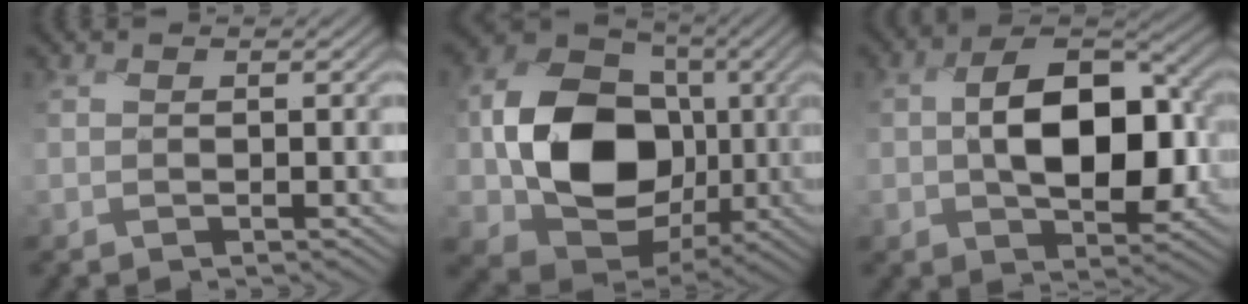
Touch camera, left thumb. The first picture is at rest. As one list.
[{"total": 14.0, "force": [-1.3, 11.3, 8.1], "torque": [-0.151, -0.016, -0.031]}, {"total": 11.2, "force": [-0.5, 7.0, 8.7], "torque": [-0.145, -0.003, -0.008]}]